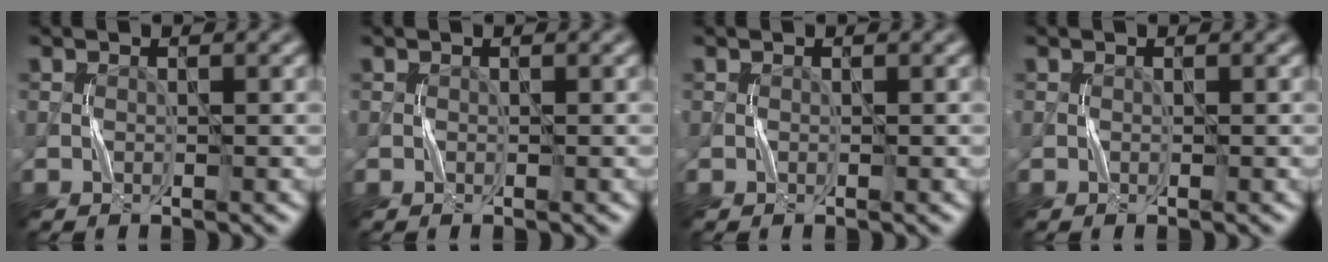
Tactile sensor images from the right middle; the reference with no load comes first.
{"total": 0.0}
{"total": 0.0}
{"total": 0.0}